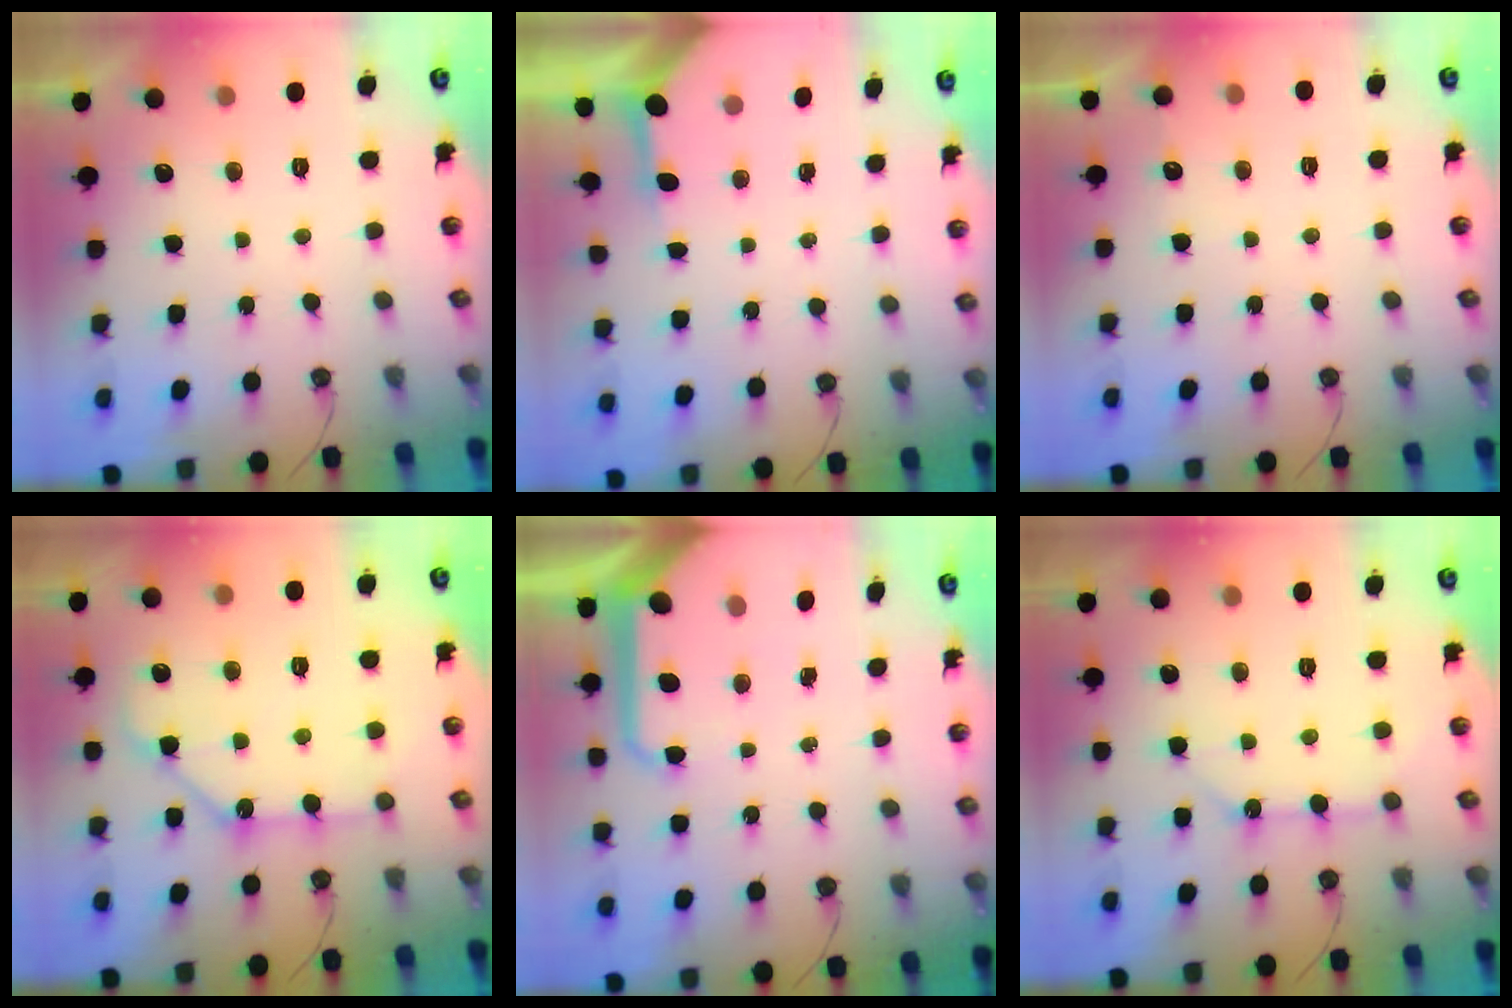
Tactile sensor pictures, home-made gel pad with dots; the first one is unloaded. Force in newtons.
{"total": 3.2, "press": 3.2, "slide": 0.4}
{"total": 3.6, "press": 3.6, "slide": 0.5}
{"total": 11.2, "press": 11.2, "slide": 1.0}
{"total": 11.9, "press": 11.9, "slide": 1.4}
{"total": 9.7, "press": 9.7, "slide": 0.2}